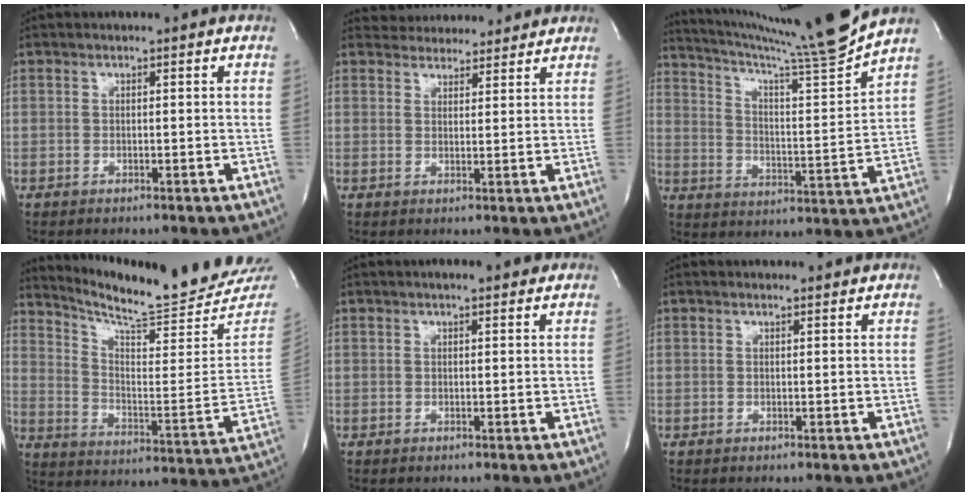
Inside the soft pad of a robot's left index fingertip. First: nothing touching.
{"total": 7.6, "force": [7.2, 2.2, 1.0], "torque": [-0.007, 0.017, 0.093]}
{"total": 16.2, "force": [15.0, -3.6, 4.8], "torque": [-0.089, -0.062, 0.231]}
{"total": 21.4, "force": [20.3, 0.0, 6.7], "torque": [-0.118, -0.109, 0.274]}
{"total": 2.8, "force": [2.0, 0.7, 1.9], "torque": [-0.031, 0.012, 0.028]}
{"total": 1.8, "force": [1.8, 0.2, 0.3], "torque": [-0.013, 0.006, 0.023]}